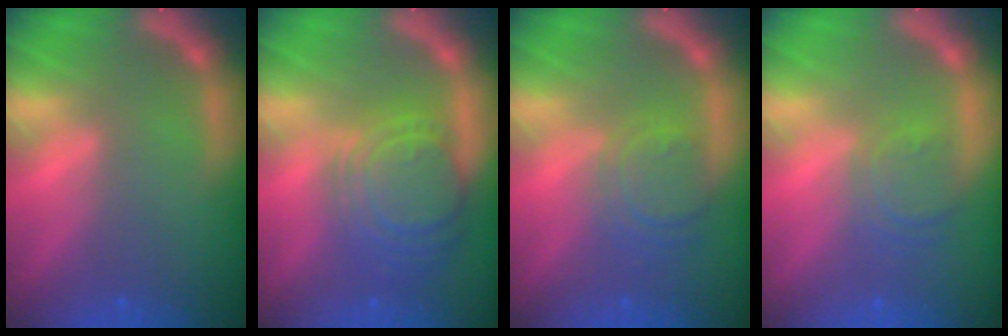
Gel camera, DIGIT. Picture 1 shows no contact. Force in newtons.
{"total": 9.1}
{"total": 4.5}
{"total": 3.5}